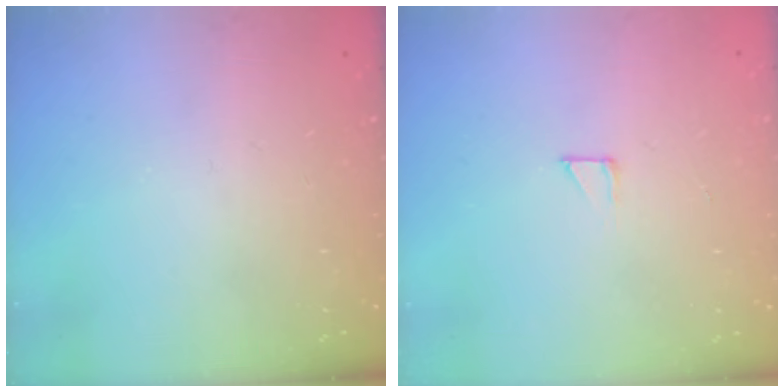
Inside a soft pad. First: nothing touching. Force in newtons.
{"total": 2.3, "press": 2.3, "slide": 0.2}